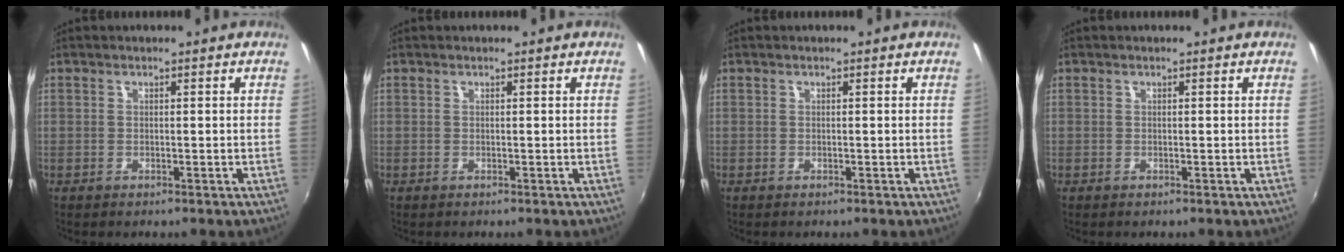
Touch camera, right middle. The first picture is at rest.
{"total": 0.0}
{"total": 0.0}
{"total": 0.0}